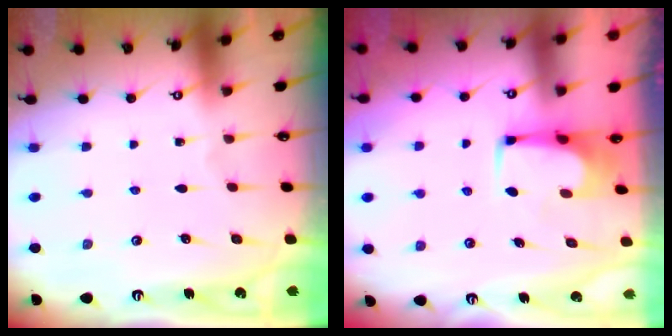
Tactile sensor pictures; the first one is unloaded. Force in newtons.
{"total": 1.6, "press": 1.5, "slide": 0.3}